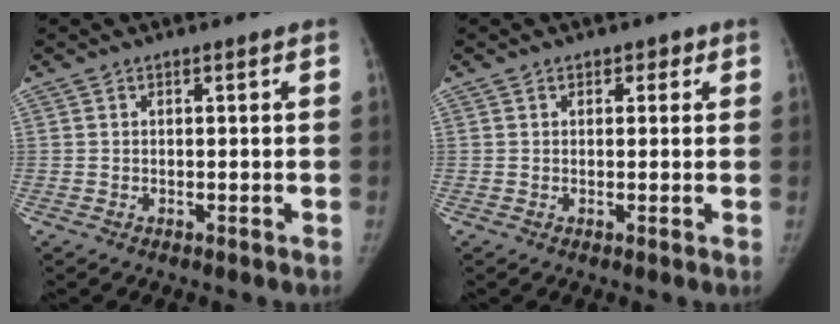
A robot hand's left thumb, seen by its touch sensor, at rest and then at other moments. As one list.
[{"total": 1.8, "force": [0.9, 1.5, 0.5], "torque": [0.017, -0.002, 0.004]}]